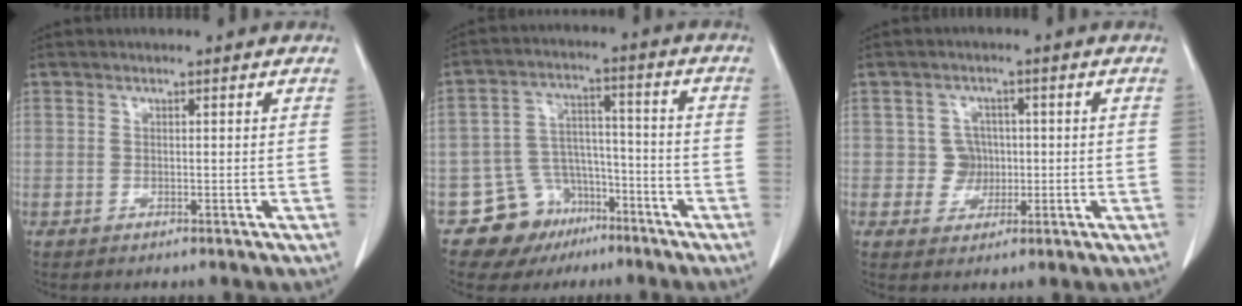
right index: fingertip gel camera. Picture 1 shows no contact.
{"total": 9.3, "force": [-5.7, 7.1, 1.9], "torque": [-0.024, 0.040, -0.084]}
{"total": 3.3, "force": [-0.4, 3.2, 0.5], "torque": [0.003, 0.010, -0.004]}